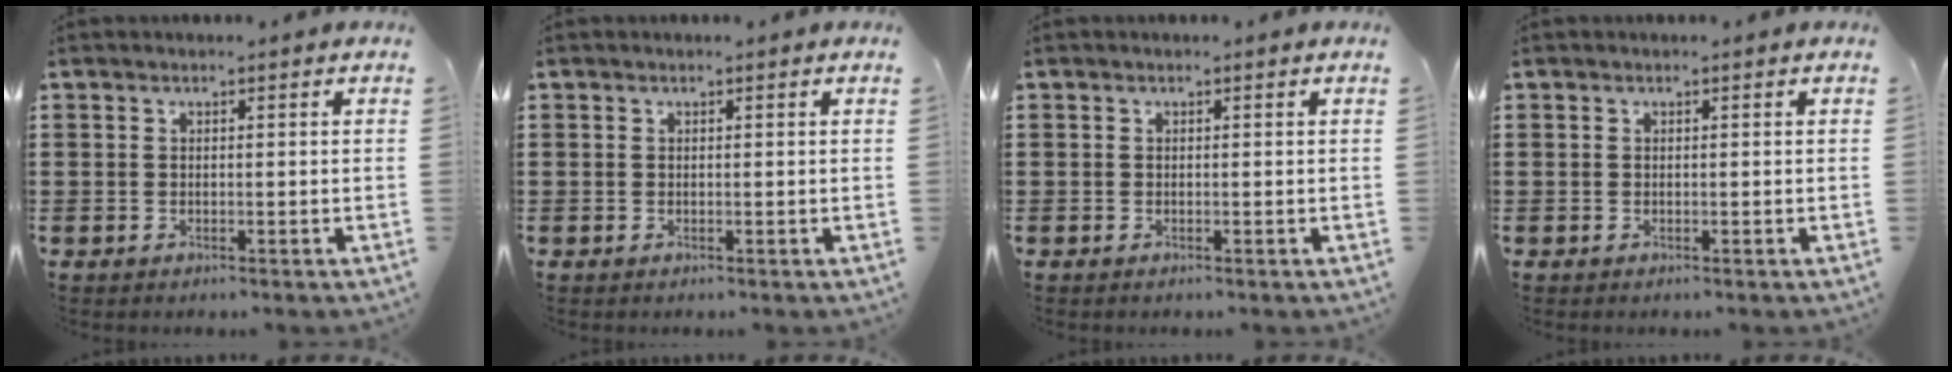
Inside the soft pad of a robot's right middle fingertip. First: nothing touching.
{"total": 0.0}
{"total": 0.0}
{"total": 0.0}